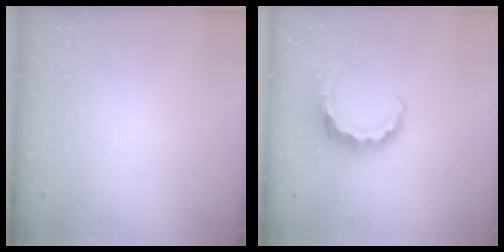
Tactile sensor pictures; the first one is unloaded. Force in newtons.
{"total": 8.8, "press": 8.7, "slide": 1.3}